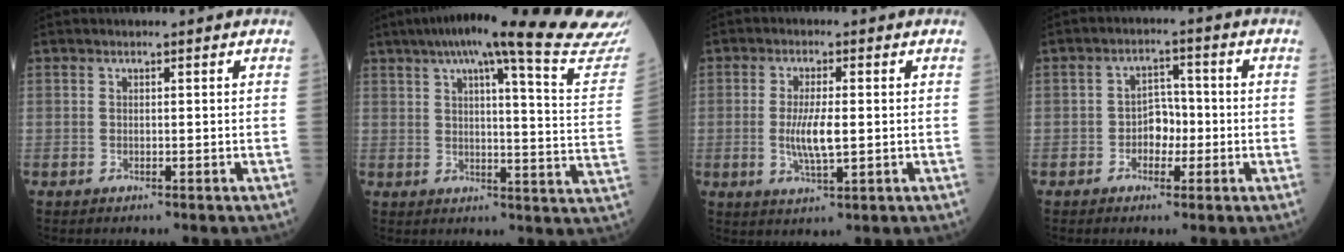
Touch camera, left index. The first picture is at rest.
{"total": 26.4, "force": [23.3, -0.3, 12.4], "torque": [-0.178, -0.062, 0.278]}
{"total": 5.7, "force": [-0.2, 1.5, 5.5], "torque": [-0.116, -0.007, 0.000]}
{"total": 4.2, "force": [-1.0, 2.8, 3.0], "torque": [-0.051, 0.012, -0.017]}